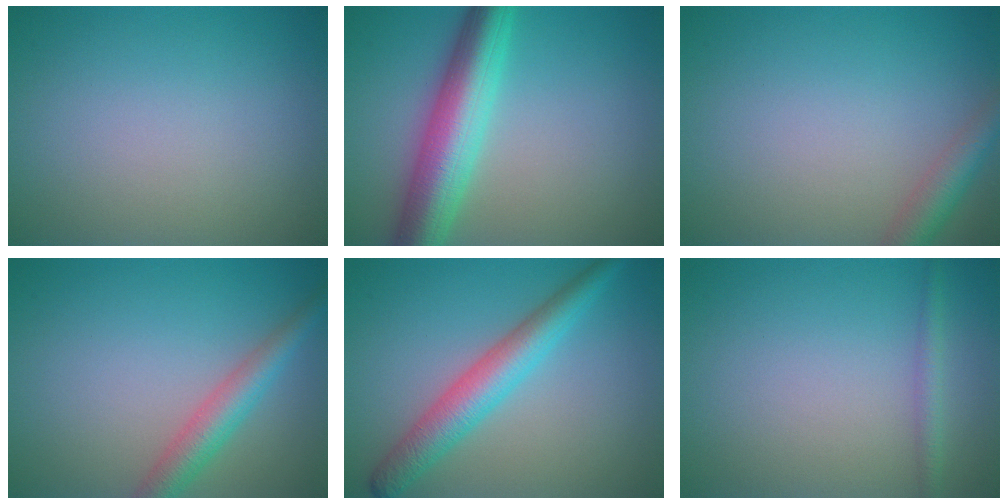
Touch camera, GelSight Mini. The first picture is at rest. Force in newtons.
{"total": 7.5, "press": 7.5, "slide": 0.2}
{"total": 2.9, "press": 2.9, "slide": 0.2}
{"total": 3.6, "press": 3.6, "slide": 0.1}
{"total": 4.7, "press": 4.7, "slide": 0.1}
{"total": 1.4, "press": 1.4, "slide": 0.1}